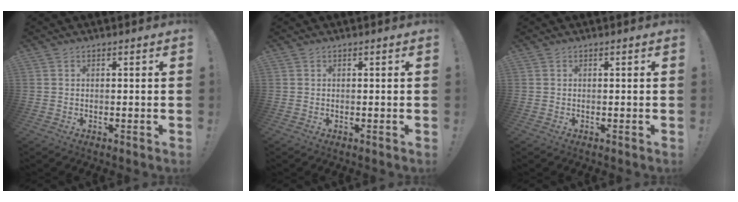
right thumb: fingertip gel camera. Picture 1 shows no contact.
{"total": 0.0}
{"total": 0.0}